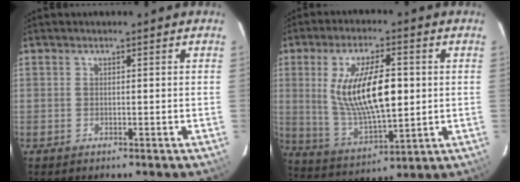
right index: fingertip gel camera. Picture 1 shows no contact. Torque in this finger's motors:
{"motor_torque": [0.67, 0.07, 0.99, 0.21]}